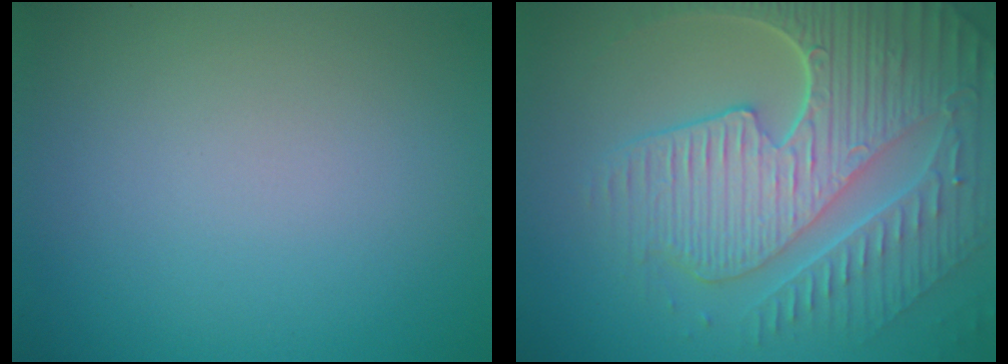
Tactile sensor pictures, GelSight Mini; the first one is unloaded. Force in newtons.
{"total": 9.7, "press": 6.6, "slide": 7.2}